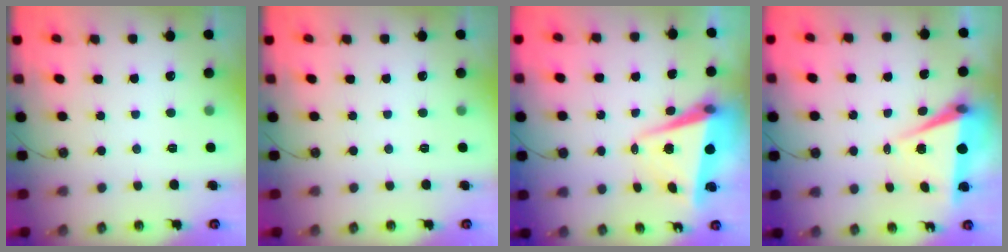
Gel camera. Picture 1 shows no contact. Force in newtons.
{"total": 0.0}
{"total": 6.2, "press": 5.9, "slide": 1.8}
{"total": 7.0, "press": 5.4, "slide": 4.4}